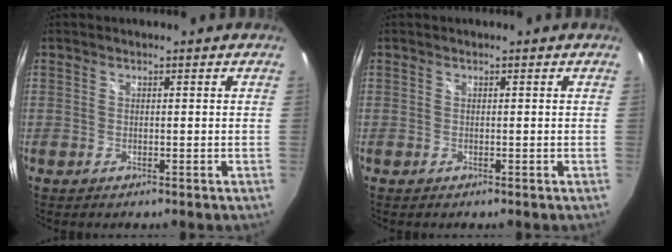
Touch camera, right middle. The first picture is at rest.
{"total": 0.0}